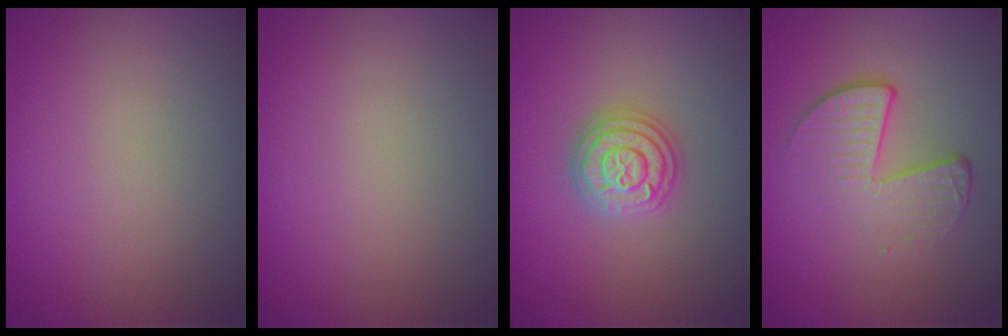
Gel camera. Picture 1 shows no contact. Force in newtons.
{"total": 0.0}
{"total": 3.7, "press": 3.6, "slide": 0.5}
{"total": 4.1, "press": 2.7, "slide": 3.1}